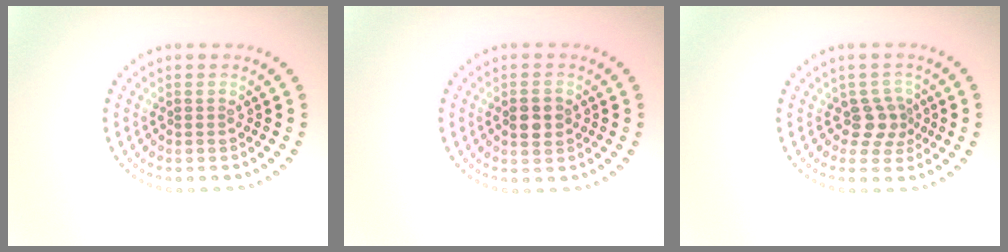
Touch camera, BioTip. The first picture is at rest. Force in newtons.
{"total": 2.7, "press": 2.7, "slide": 0.0}
{"total": 2.4, "press": 1.9, "slide": 1.5}